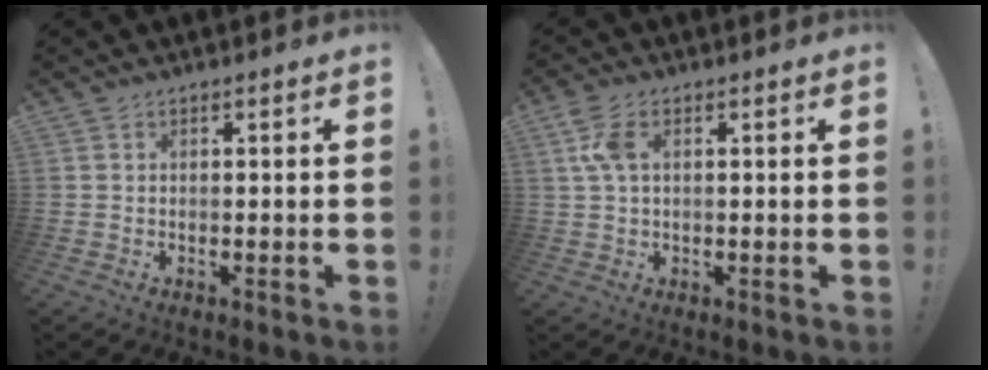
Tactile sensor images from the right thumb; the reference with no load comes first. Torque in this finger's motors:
{"motor_torque": [0.28, 0.90, 0.07, -0.04, 0.01]}